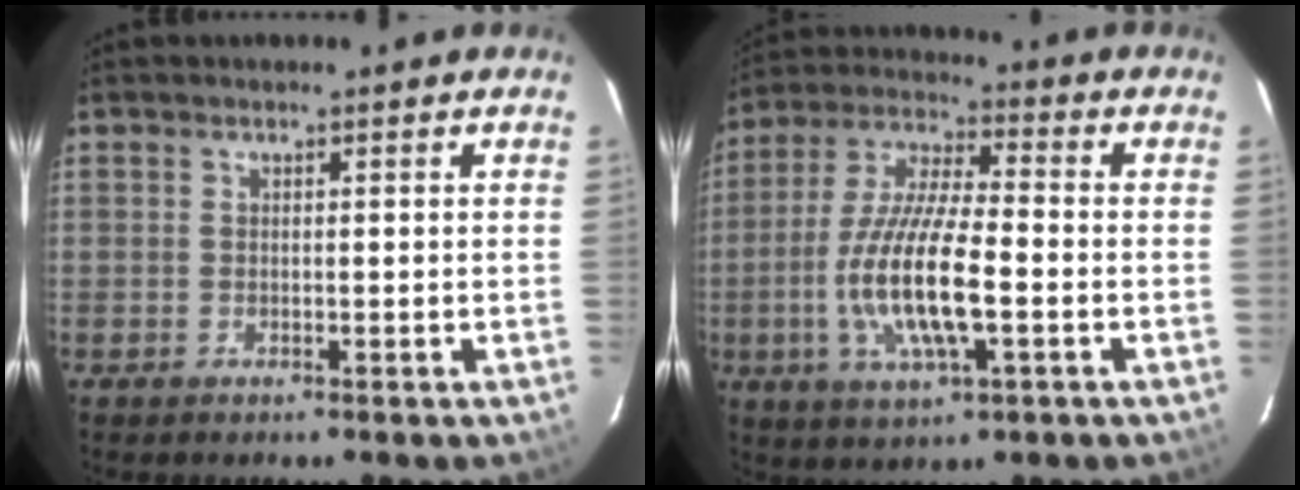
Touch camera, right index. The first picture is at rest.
{"total": 15.2, "force": [-3.6, 4.0, 14.2], "torque": [-0.292, -0.009, -0.069]}